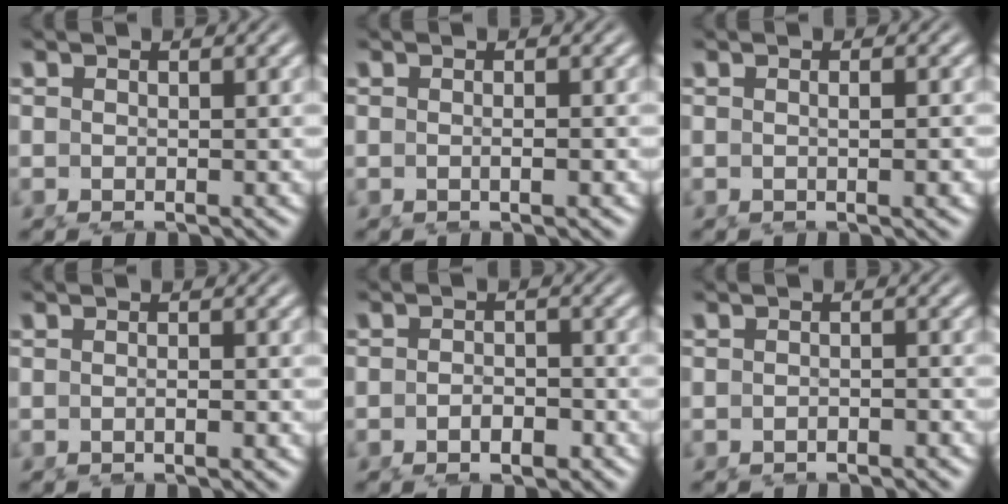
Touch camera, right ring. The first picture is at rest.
{"total": 0.7, "force": [-0.2, -0.5, 0.5], "torque": [-0.008, 0.004, -0.006]}
{"total": 0.8, "force": [-0.1, -0.5, 0.6], "torque": [-0.005, 0.006, -0.004]}
{"total": 0.6, "force": [-0.3, -0.3, 0.5], "torque": [-0.006, 0.007, -0.009]}
{"total": 2.0, "force": [-1.5, 0.7, 1.1], "torque": [0.000, 0.008, -0.031]}
{"total": 1.0, "force": [-1.0, -0.1, 0.0], "torque": [0.009, 0.008, -0.023]}